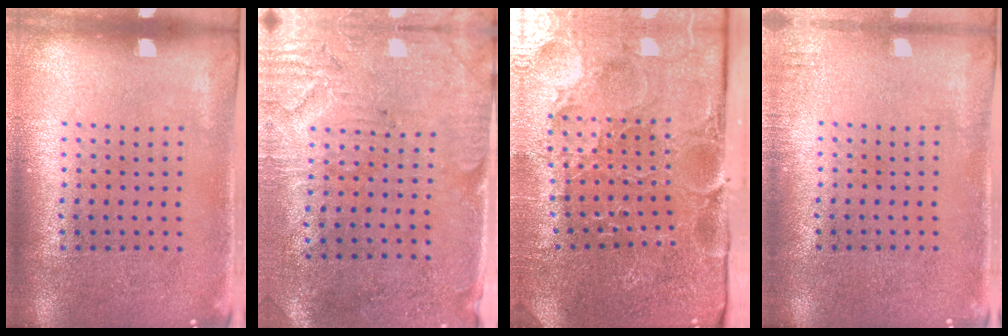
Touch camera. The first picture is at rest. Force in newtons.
{"total": 3.0, "press": 2.5, "slide": 1.7}
{"total": 3.9, "press": 3.8, "slide": 1.1}
{"total": 1.0, "press": 1.0, "slide": 0.1}